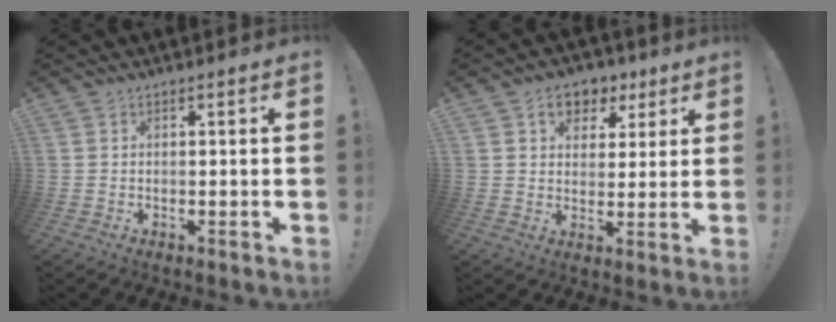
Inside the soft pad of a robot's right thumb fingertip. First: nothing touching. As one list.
[{"total": 8.2, "force": [4.1, 6.2, 3.5], "torque": [-0.049, -0.015, 0.078]}]